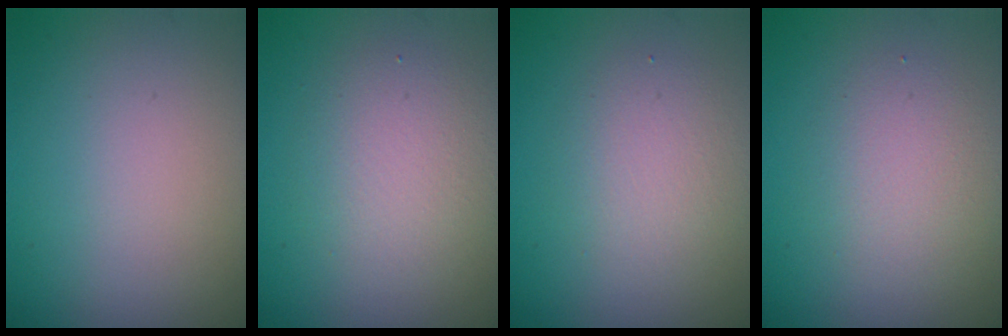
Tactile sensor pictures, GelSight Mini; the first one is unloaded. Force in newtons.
{"total": 3.4, "press": 3.4, "slide": 0.2}
{"total": 2.9, "press": 2.9, "slide": 0.2}
{"total": 3.0, "press": 3.0, "slide": 0.2}